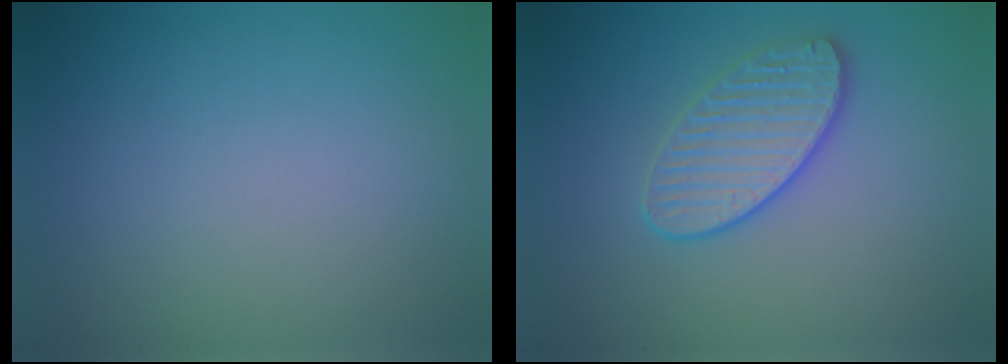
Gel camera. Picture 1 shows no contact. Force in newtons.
{"total": 3.4, "press": 3.2, "slide": 1.0}